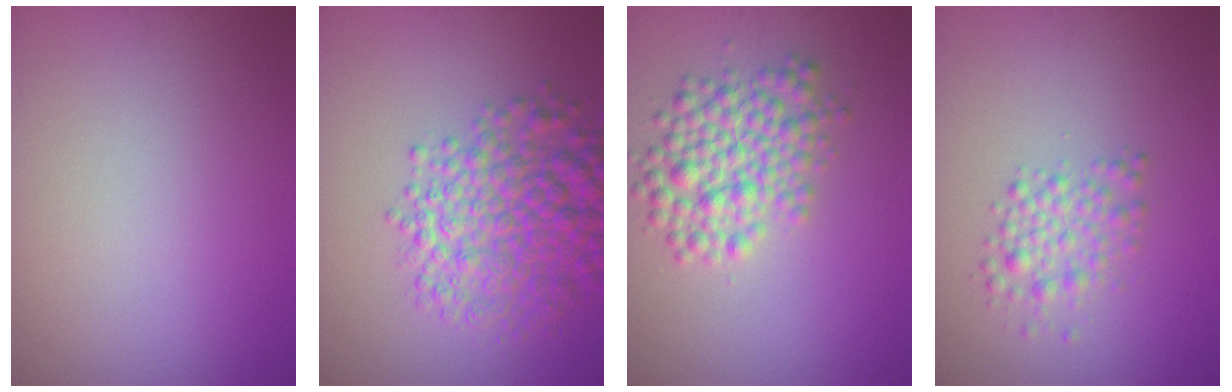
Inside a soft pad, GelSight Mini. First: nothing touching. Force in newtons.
{"total": 7.0, "press": 7.0, "slide": 0.3}
{"total": 5.0, "press": 5.0, "slide": 0.1}
{"total": 2.4, "press": 2.4, "slide": 0.1}